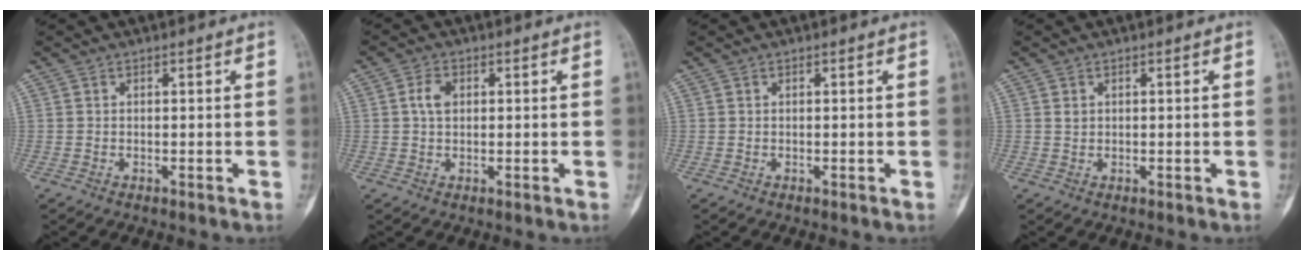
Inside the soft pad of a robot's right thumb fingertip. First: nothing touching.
{"total": 3.2, "force": [0.7, 2.2, 2.3], "torque": [-0.042, 0.003, 0.011]}
{"total": 0.0}
{"total": 0.9, "force": [0.4, 0.8, 0.4], "torque": [-0.001, 0.000, 0.006]}